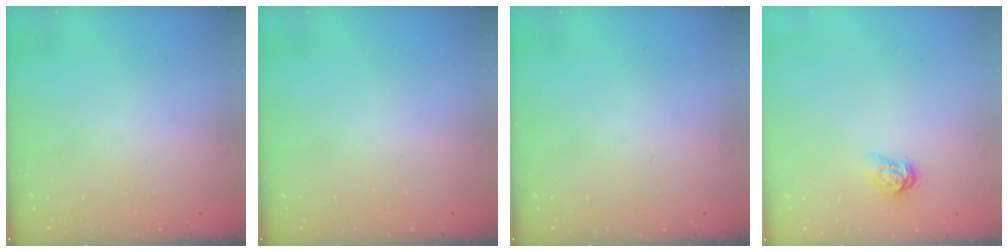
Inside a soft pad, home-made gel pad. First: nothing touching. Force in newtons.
{"total": 0.0}
{"total": 0.0}
{"total": 4.0, "press": 4.0, "slide": 0.5}